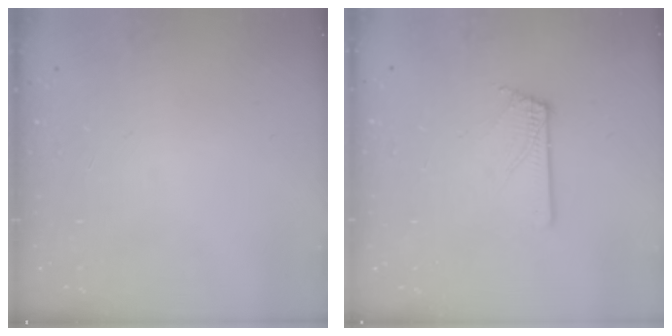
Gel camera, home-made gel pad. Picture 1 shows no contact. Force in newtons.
{"total": 1.0, "press": 1.0, "slide": 0.1}